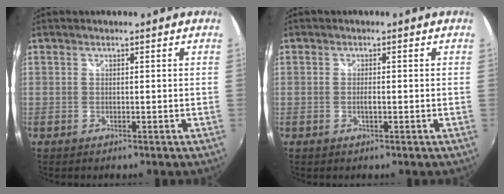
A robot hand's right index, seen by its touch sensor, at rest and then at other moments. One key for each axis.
{"total": 1.0, "fx": -0.4, "fy": 0.2, "fz": 1.0, "tx": -0.020, "ty": -0.001, "tz": -0.008}